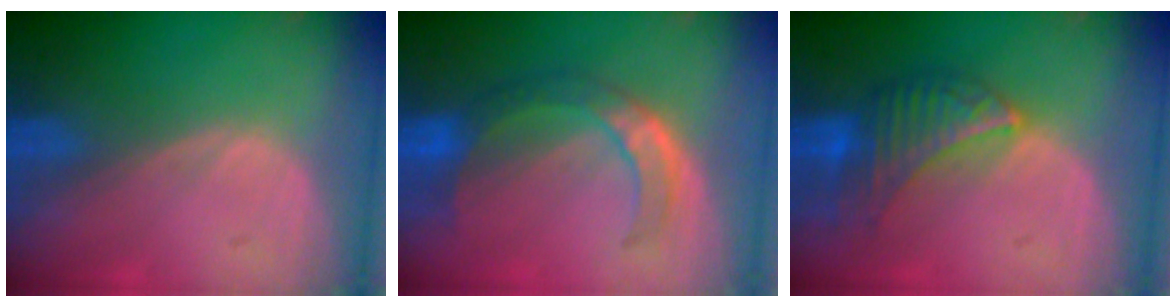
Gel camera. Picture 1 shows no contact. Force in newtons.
{"total": 6.8, "press": 6.6, "slide": 1.9}
{"total": 6.8, "press": 6.7, "slide": 1.4}